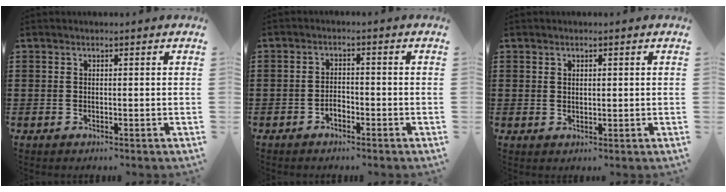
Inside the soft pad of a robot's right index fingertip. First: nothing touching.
{"total": 1.9, "force": [-1.3, 1.0, 1.1], "torque": [-0.023, 0.002, -0.026]}
{"total": 0.9, "force": [0.5, 0.6, 0.4], "torque": [-0.010, 0.004, 0.009]}